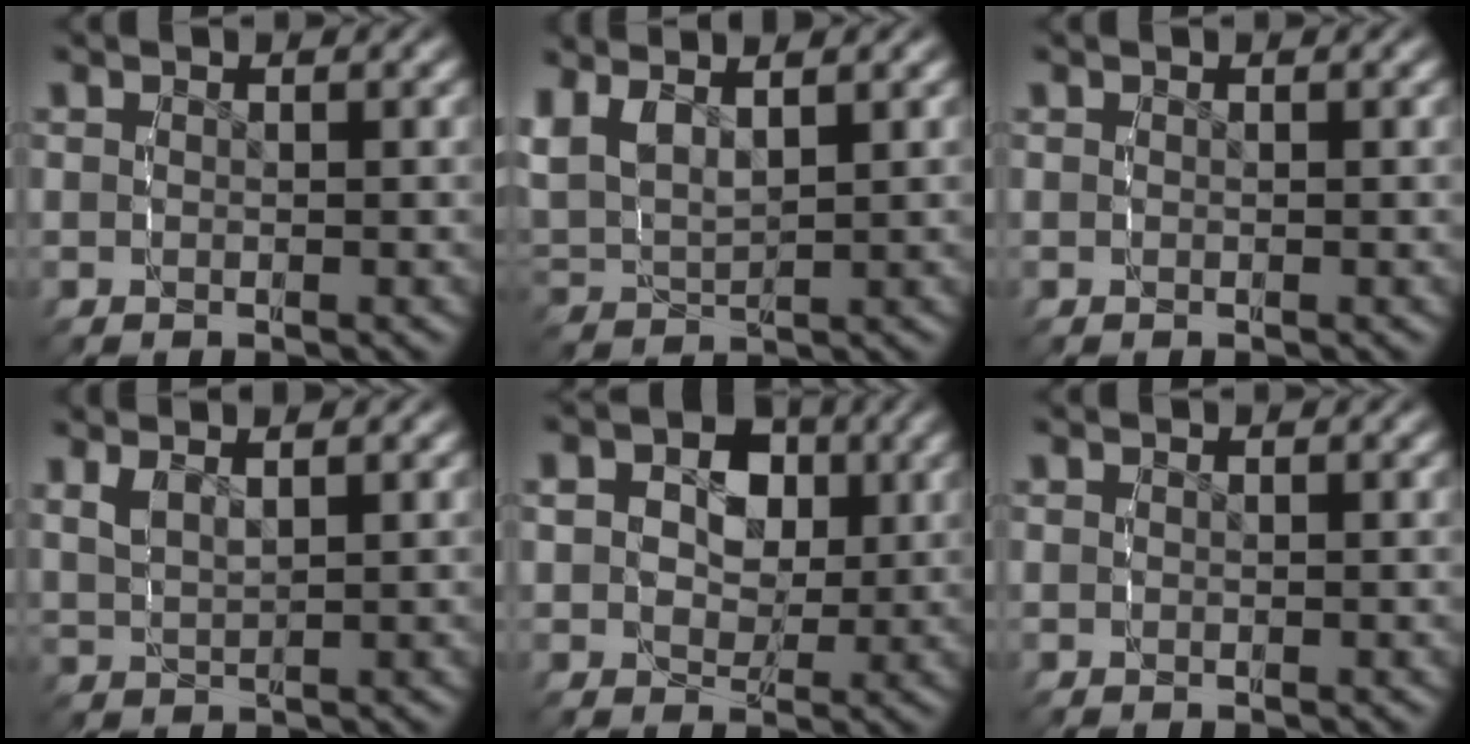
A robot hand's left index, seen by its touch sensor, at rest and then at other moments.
{"total": 4.5, "force": [2.2, 2.8, 2.7], "torque": [-0.082, -0.003, 0.045]}
{"total": 0.0}
{"total": 2.0, "force": [1.7, 0.2, 1.0], "torque": [-0.024, 0.003, 0.038]}
{"total": 5.1, "force": [1.2, 4.1, 2.8], "torque": [-0.054, -0.011, 0.017]}
{"total": 0.0}